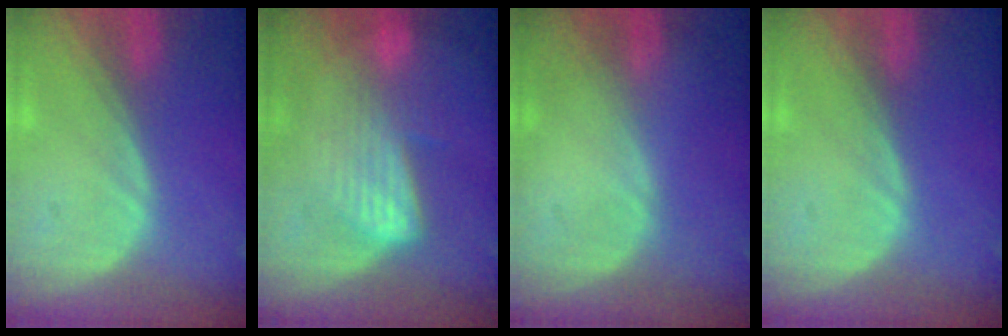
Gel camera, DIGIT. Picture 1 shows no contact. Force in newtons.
{"total": 6.7, "press": 6.3, "slide": 2.4}
{"total": 0.0}
{"total": 0.0}